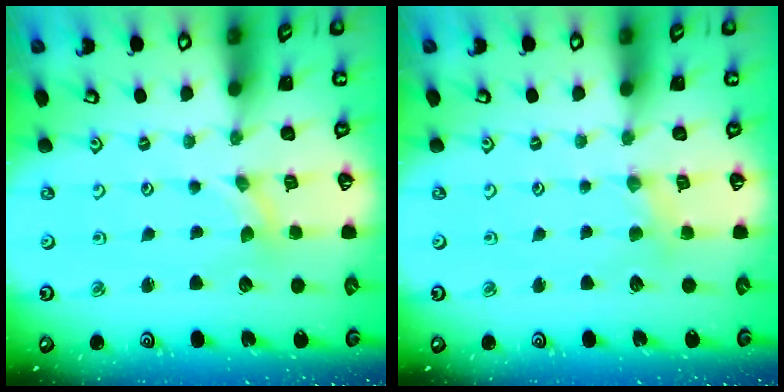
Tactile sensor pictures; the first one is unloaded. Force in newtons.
{"total": 2.9, "press": 2.9, "slide": 0.4}